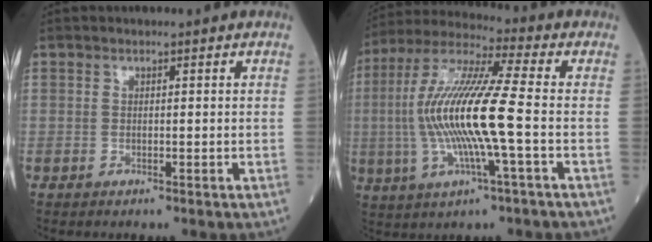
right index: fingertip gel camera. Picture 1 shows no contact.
{"total": 15.8, "force": [-1.7, 0.8, 15.7], "torque": [-0.323, 0.004, -0.040]}